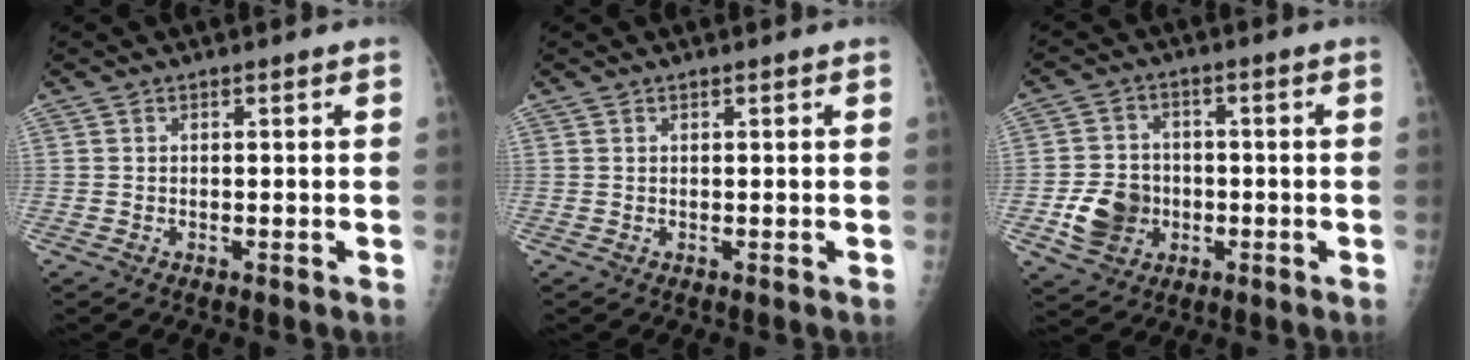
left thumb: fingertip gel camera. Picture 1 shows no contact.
{"total": 0.0}
{"total": 8.8, "force": [-2.1, 7.5, 4.2], "torque": [-0.052, 0.010, -0.035]}